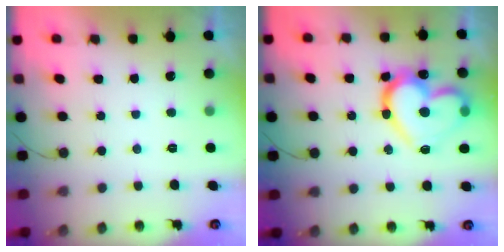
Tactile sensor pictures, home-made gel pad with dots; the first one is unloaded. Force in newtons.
{"total": 21.0, "press": 20.9, "slide": 1.9}